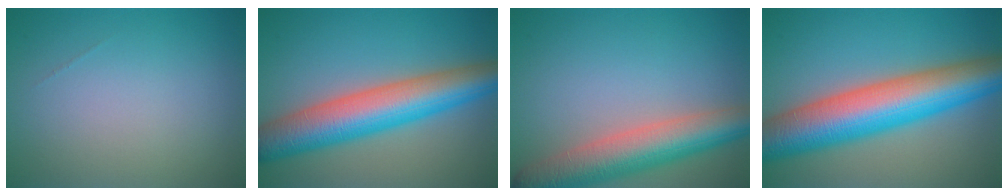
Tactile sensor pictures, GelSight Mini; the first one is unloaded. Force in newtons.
{"total": 9.3, "press": 9.3, "slide": 0.3}
{"total": 7.6, "press": 7.6, "slide": 0.6}
{"total": 11.9, "press": 11.9, "slide": 0.1}